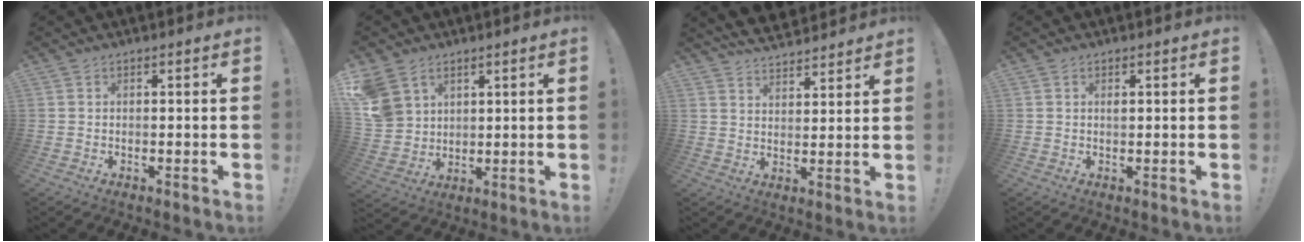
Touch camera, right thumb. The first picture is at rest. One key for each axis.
{"total": 9.5, "fx": 5.4, "fy": 7.0, "fz": 3.4, "tx": -0.063, "ty": -0.029, "tz": 0.112}
{"total": 6.2, "fx": 5.7, "fy": 2.1, "fz": 1.5, "tx": -0.029, "ty": -0.043, "tz": 0.105}
{"total": 0.7, "fx": 0.3, "fy": 0.3, "fz": 0.6, "tx": 0.002, "ty": -0.004, "tz": 0.002}